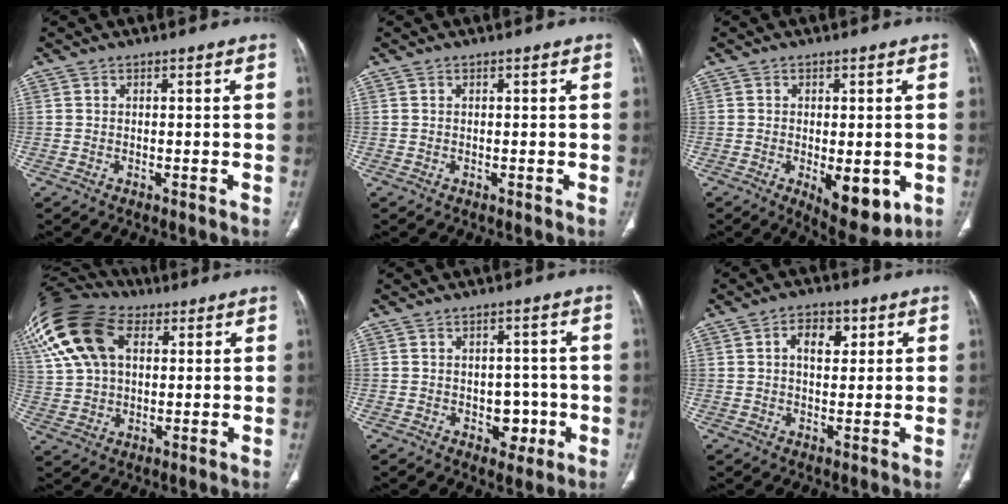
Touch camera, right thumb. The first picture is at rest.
{"total": 0.0}
{"total": 9.5, "force": [-2.7, 4.3, 8.1], "torque": [-0.096, -0.014, -0.027]}
{"total": 25.4, "force": [10.9, 16.0, 16.4], "torque": [-0.388, 0.044, 0.211]}
{"total": 5.0, "force": [-1.3, 3.7, 3.2], "torque": [-0.009, 0.007, -0.012]}
{"total": 6.1, "force": [2.0, 3.7, 4.4], "torque": [-0.050, 0.000, 0.030]}